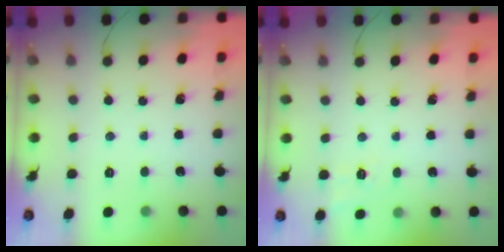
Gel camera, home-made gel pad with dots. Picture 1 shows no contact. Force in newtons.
{"total": 6.0, "press": 5.7, "slide": 2.0}